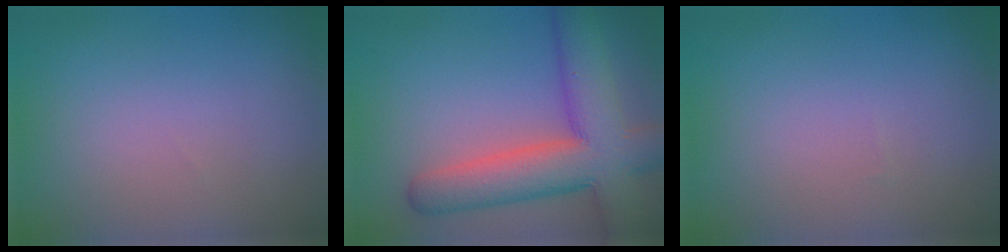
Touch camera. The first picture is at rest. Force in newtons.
{"total": 9.3, "press": 9.2, "slide": 0.4}
{"total": 0.0}